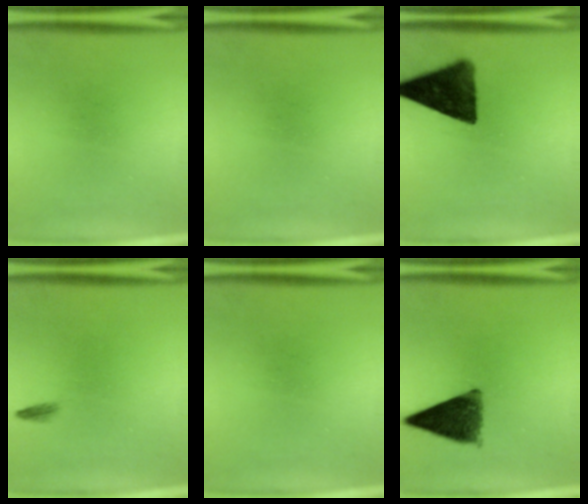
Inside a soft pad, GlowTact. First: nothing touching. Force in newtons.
{"total": 0.0}
{"total": 13.2}
{"total": 0.7}
{"total": 0.0}
{"total": 9.6}